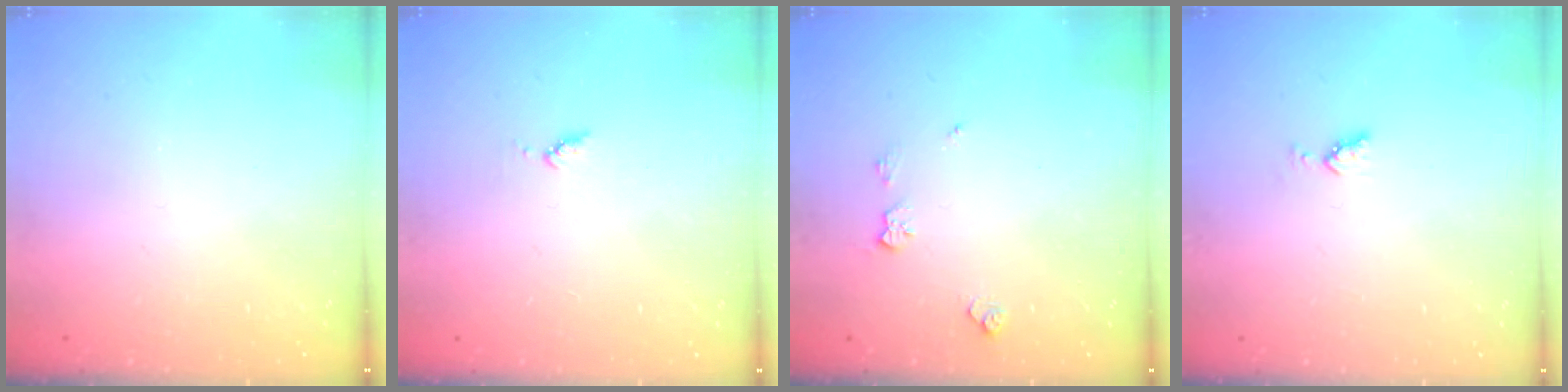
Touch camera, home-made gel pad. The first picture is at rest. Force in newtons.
{"total": 4.4, "press": 4.3, "slide": 0.4}
{"total": 5.9, "press": 5.9, "slide": 0.8}
{"total": 3.6, "press": 3.5, "slide": 0.9}